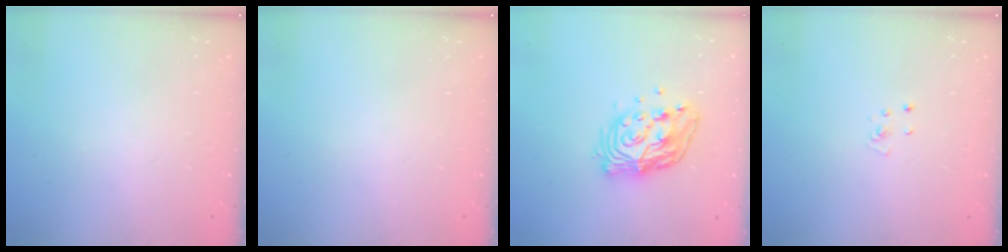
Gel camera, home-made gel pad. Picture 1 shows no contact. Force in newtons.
{"total": 0.0}
{"total": 13.7, "press": 13.7, "slide": 1.2}
{"total": 2.3, "press": 2.3, "slide": 0.2}